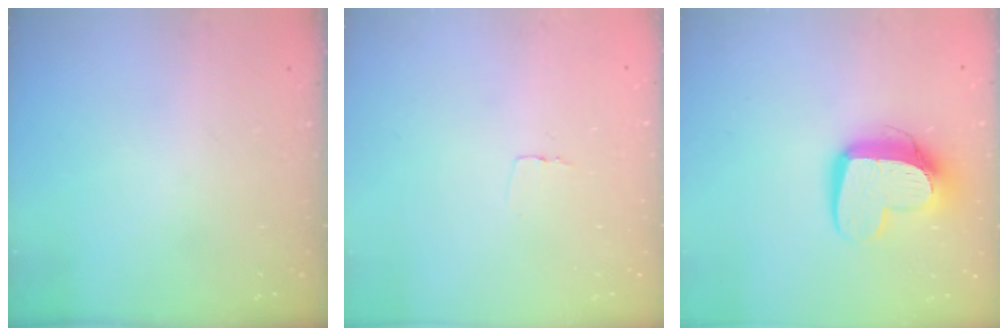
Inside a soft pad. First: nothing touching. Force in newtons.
{"total": 2.6, "press": 2.6, "slide": 0.1}
{"total": 12.2, "press": 12.1, "slide": 0.8}